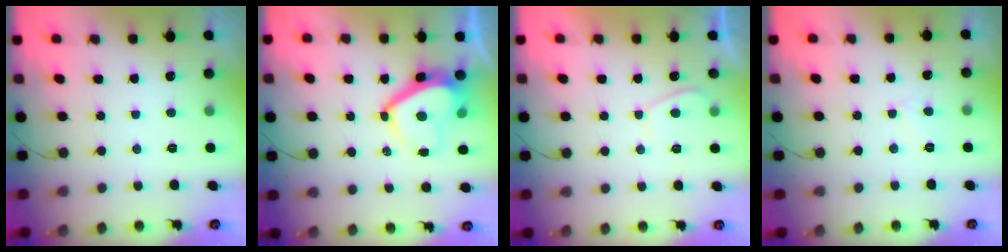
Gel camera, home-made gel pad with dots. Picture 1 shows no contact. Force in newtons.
{"total": 9.3, "press": 9.3, "slide": 1.0}
{"total": 1.8, "press": 1.7, "slide": 0.6}
{"total": 2.0, "press": 2.0, "slide": 0.2}